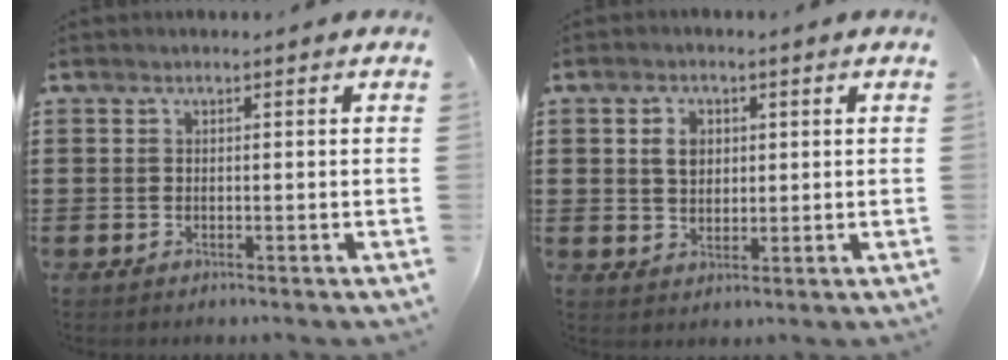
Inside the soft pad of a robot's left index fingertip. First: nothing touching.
{"total": 3.5, "force": [1.0, 2.6, 2.2], "torque": [-0.044, 0.007, 0.014]}